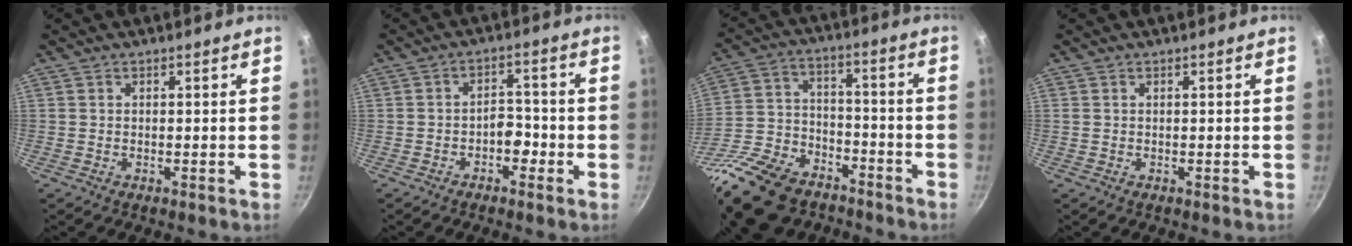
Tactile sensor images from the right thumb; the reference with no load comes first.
{"total": 3.7, "force": [-1.8, 2.2, 2.2], "torque": [-0.010, 0.024, -0.030]}
{"total": 23.3, "force": [-16.2, 12.6, 11.1], "torque": [-0.205, 0.069, -0.279]}
{"total": 0.0}